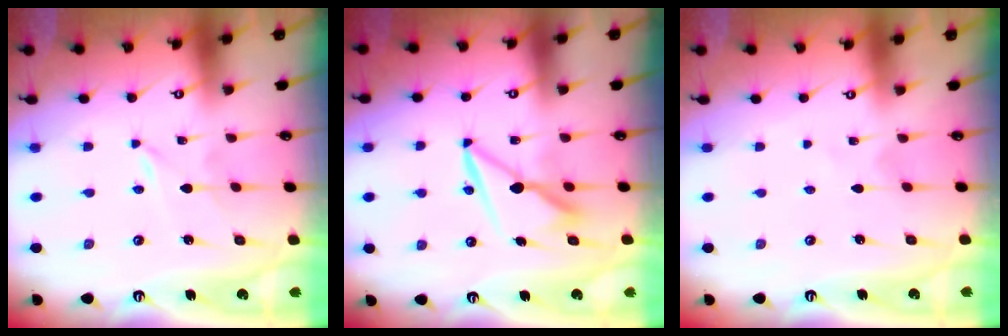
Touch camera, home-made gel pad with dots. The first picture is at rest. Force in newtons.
{"total": 8.1, "press": 7.9, "slide": 1.3}
{"total": 1.3, "press": 1.3, "slide": 0.2}